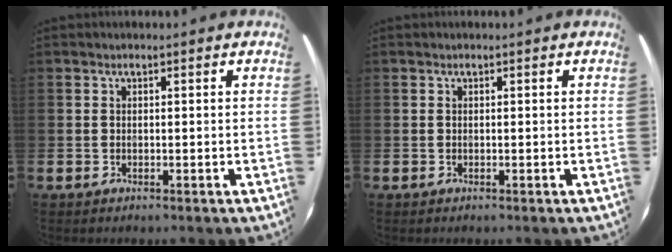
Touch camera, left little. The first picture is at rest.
{"total": 0.0}